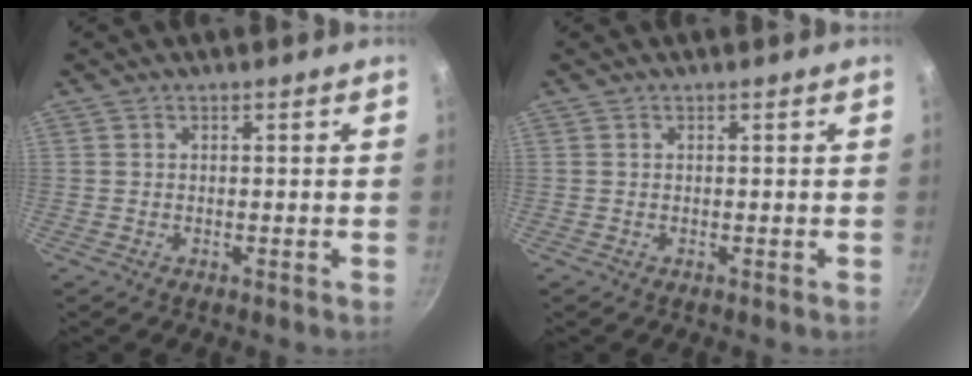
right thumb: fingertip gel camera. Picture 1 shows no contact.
{"total": 0.0}